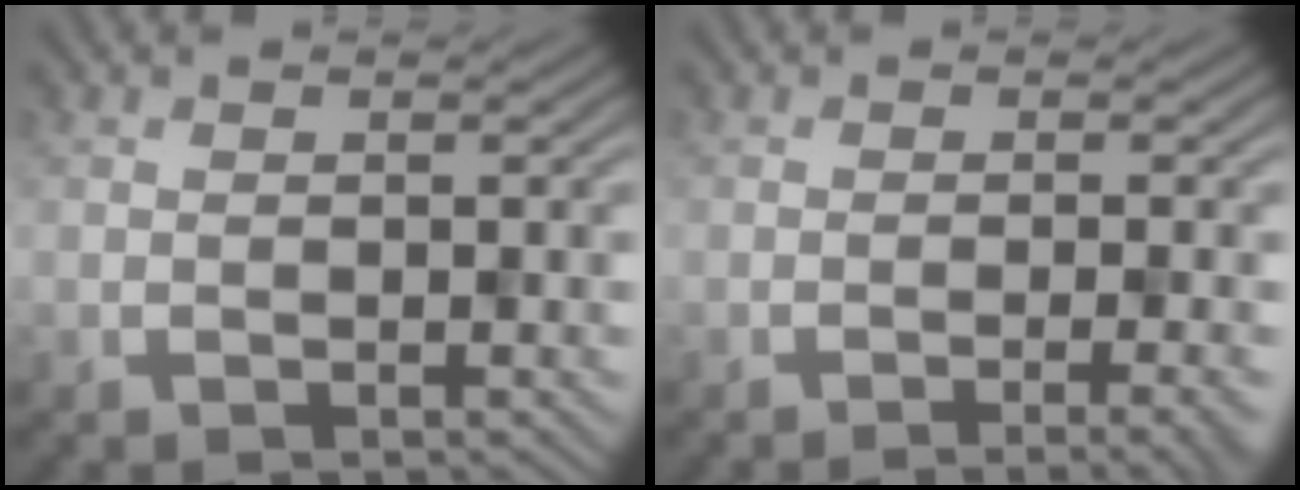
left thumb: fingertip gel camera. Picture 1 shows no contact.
{"total": 4.0, "force": [-2.1, 0.8, 3.3], "torque": [-0.029, 0.009, -0.024]}